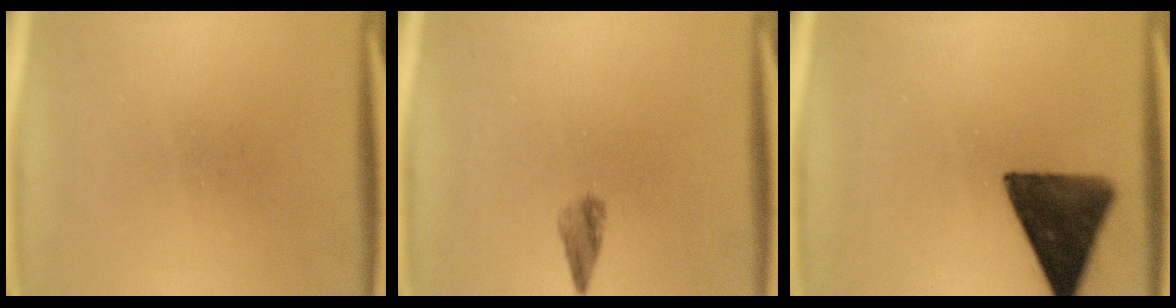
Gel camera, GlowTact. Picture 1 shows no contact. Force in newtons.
{"total": 2.0}
{"total": 13.2}